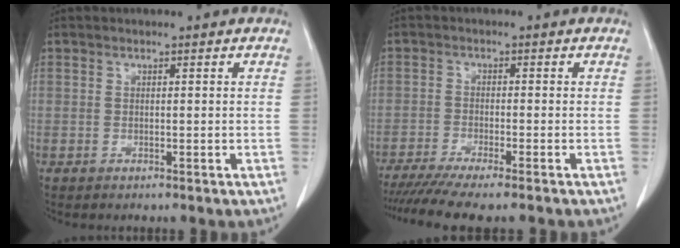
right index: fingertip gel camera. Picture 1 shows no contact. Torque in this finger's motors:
{"motor_torque": [1.08, -1.07, 0.47, 0.15]}